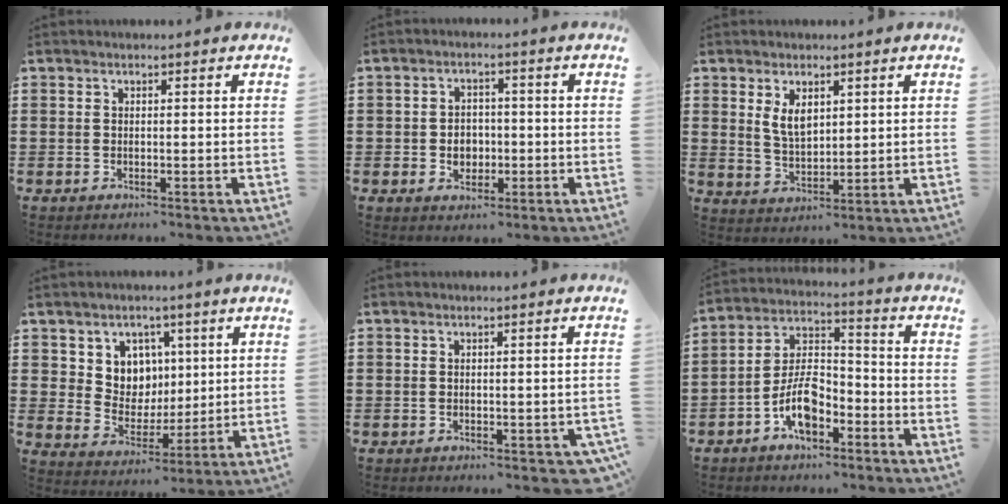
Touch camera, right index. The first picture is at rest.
{"total": 3.4, "force": [-0.8, 2.8, 1.8], "torque": [-0.034, 0.000, -0.018]}
{"total": 4.0, "force": [2.0, 2.0, 2.9], "torque": [-0.054, 0.002, 0.034]}
{"total": 6.4, "force": [2.7, 5.7, 1.2], "torque": [-0.051, -0.004, 0.049]}
{"total": 0.8, "force": [-0.8, 0.1, 0.3], "torque": [-0.006, -0.001, -0.015]}
{"total": 8.2, "force": [-4.4, 3.9, 5.7], "torque": [-0.125, 0.009, -0.085]}